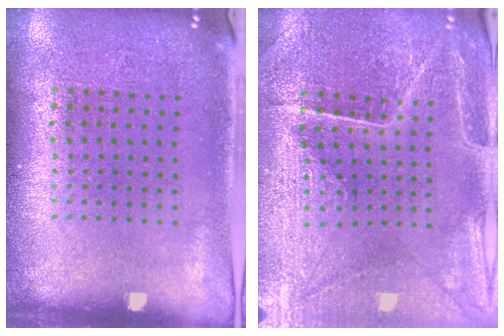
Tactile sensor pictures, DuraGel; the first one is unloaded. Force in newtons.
{"total": 2.9, "press": 2.9, "slide": 0.2}